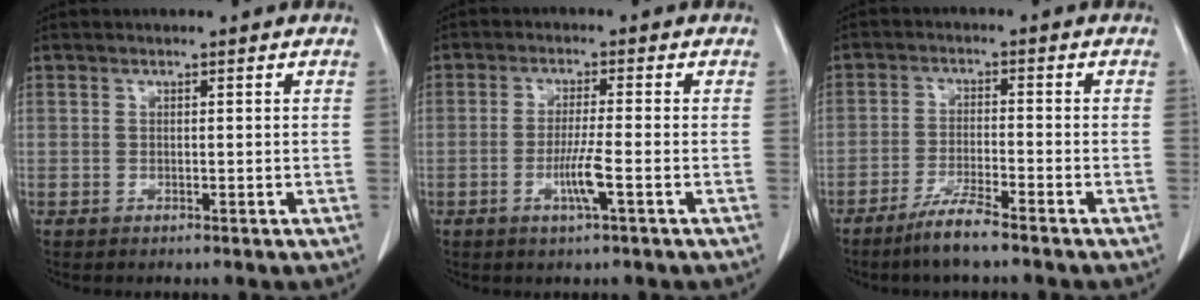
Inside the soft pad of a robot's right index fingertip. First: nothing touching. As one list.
[{"total": 4.8, "force": [-1.7, -0.3, 4.4], "torque": [-0.084, -0.009, -0.033]}, {"total": 5.1, "force": [-4.0, -0.2, 3.2], "torque": [-0.064, -0.012, -0.080]}]